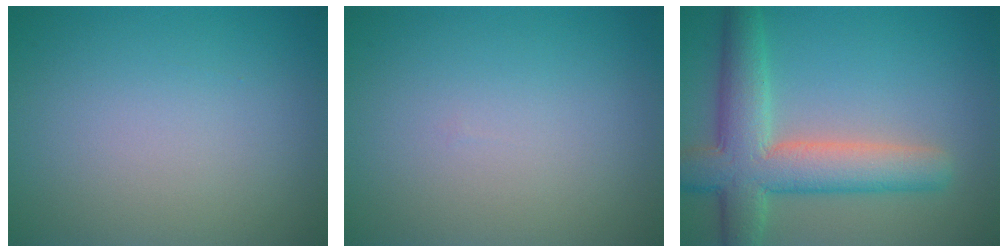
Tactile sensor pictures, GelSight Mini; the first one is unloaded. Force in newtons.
{"total": 0.0}
{"total": 7.5, "press": 7.5, "slide": 0.5}